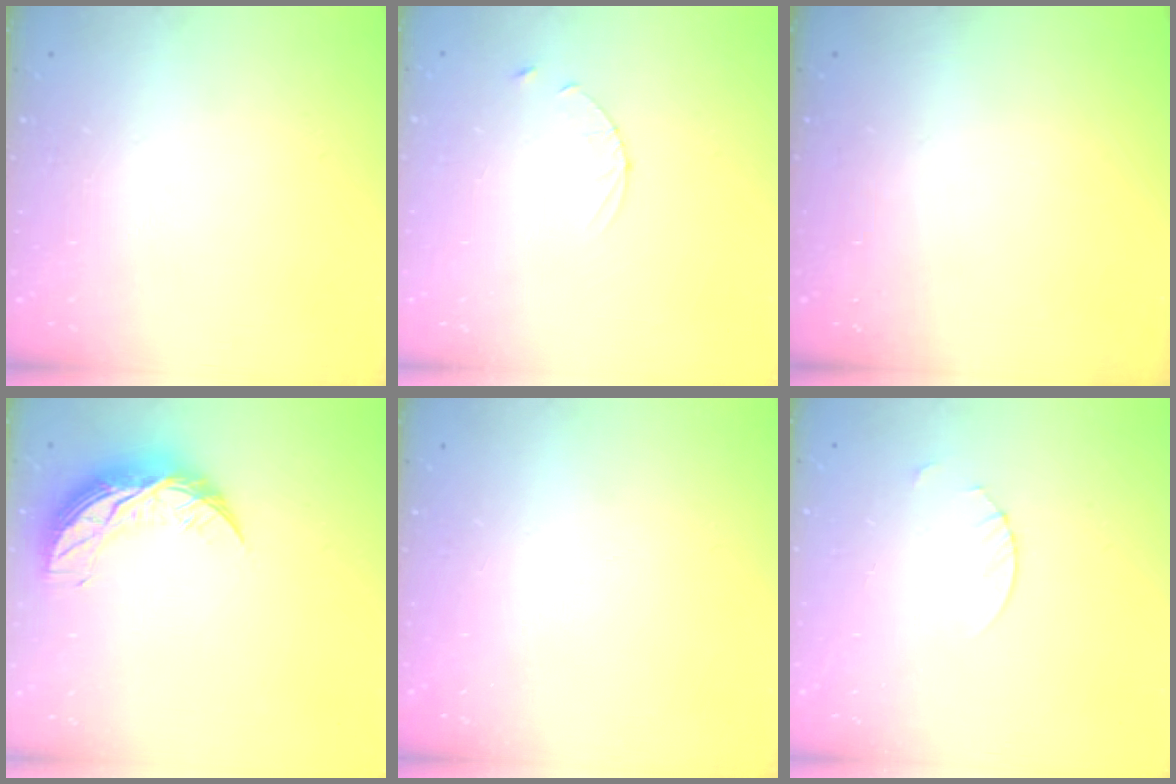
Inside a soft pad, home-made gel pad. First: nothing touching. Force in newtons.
{"total": 3.0, "press": 2.9, "slide": 0.4}
{"total": 0.0}
{"total": 9.9, "press": 9.9, "slide": 0.5}
{"total": 0.0}
{"total": 1.9, "press": 1.9, "slide": 0.2}